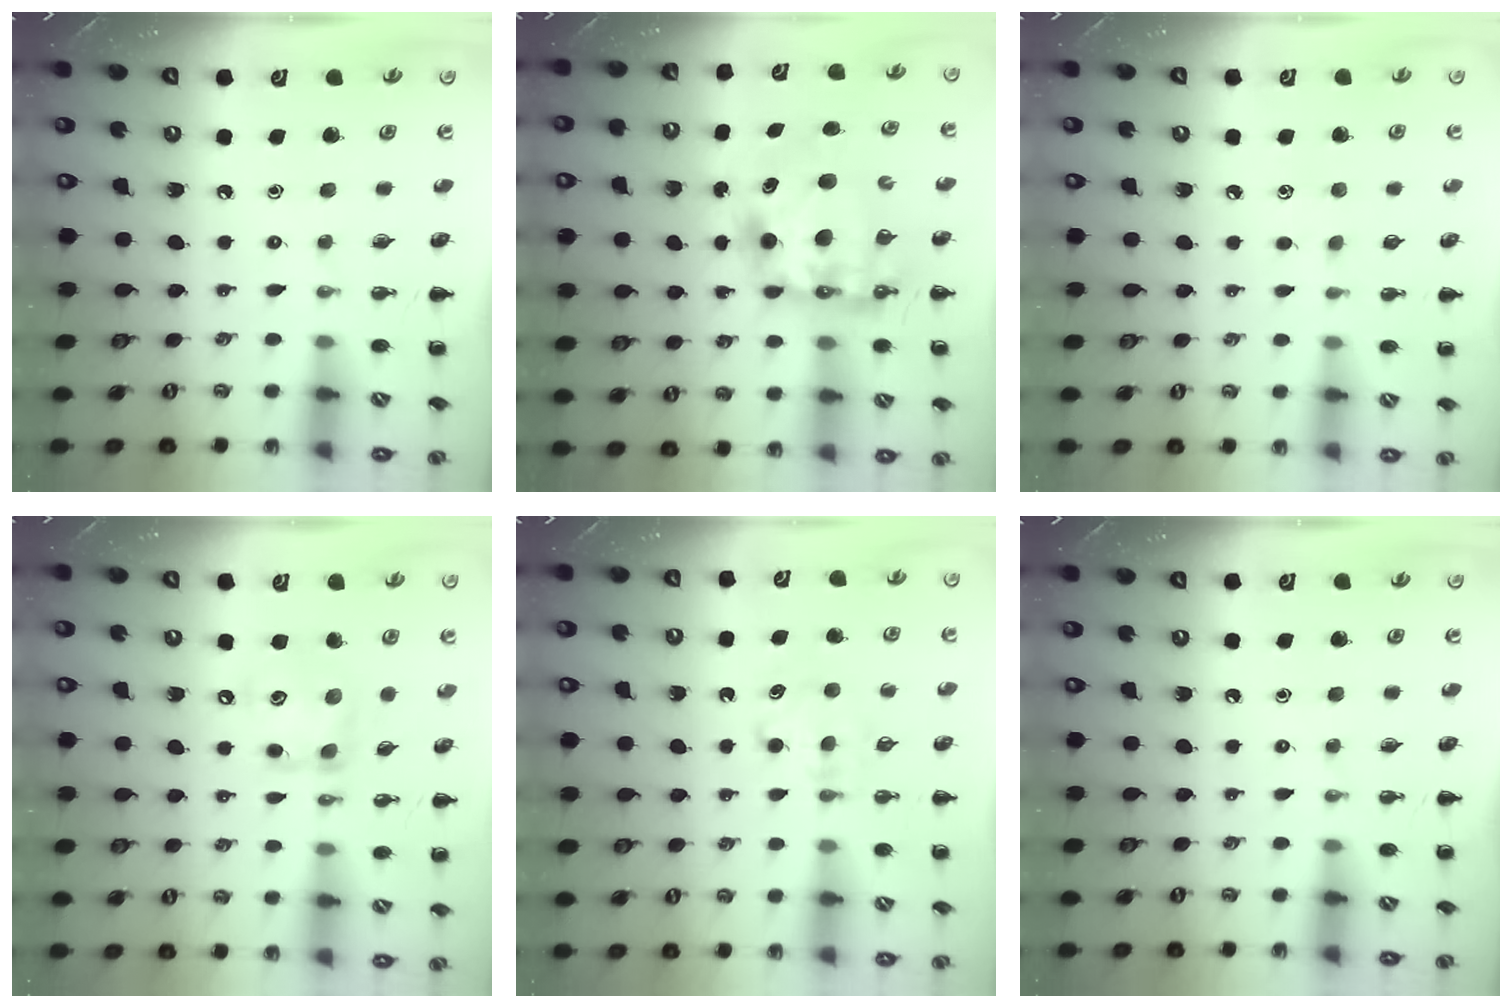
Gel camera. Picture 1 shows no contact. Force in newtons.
{"total": 9.3, "press": 9.1, "slide": 2.2}
{"total": 3.6, "press": 3.5, "slide": 0.8}
{"total": 10.4, "press": 10.4, "slide": 0.6}
{"total": 5.9, "press": 5.7, "slide": 1.8}
{"total": 0.0}